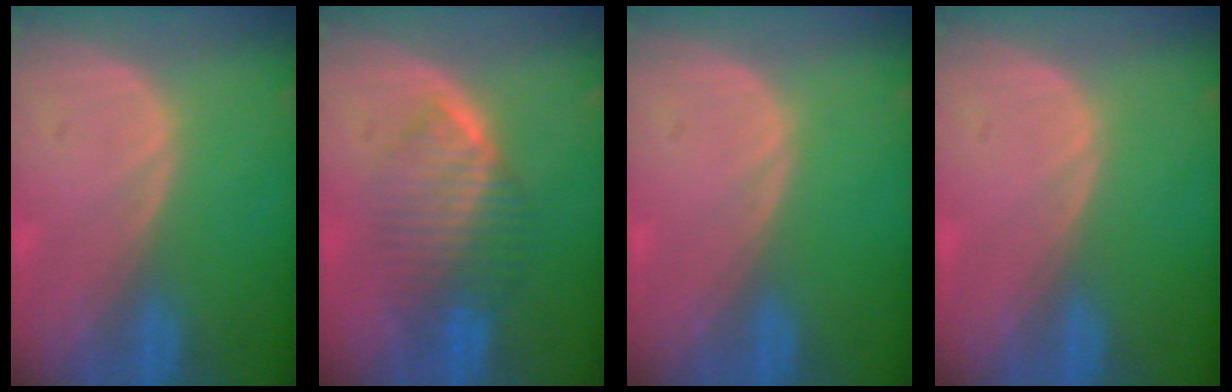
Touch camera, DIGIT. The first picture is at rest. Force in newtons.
{"total": 6.6, "press": 6.5, "slide": 1.0}
{"total": 0.0}
{"total": 0.0}